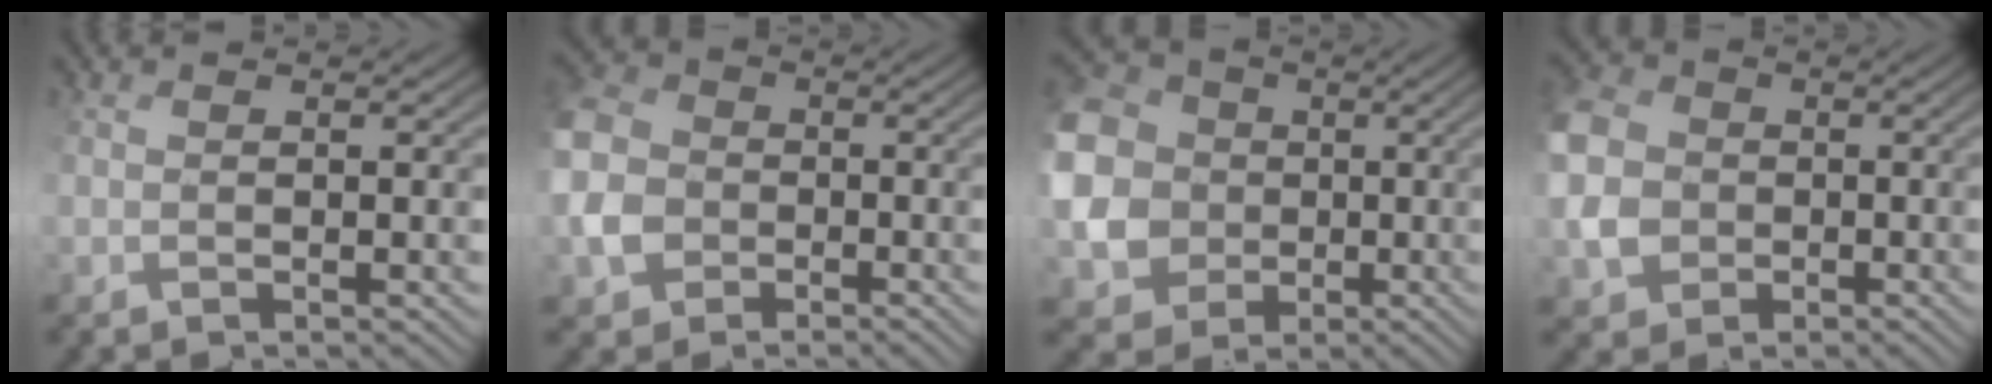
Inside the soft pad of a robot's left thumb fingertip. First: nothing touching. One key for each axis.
{"total": 5.9, "fx": -1.3, "fy": 5.1, "fz": 2.6, "tx": -0.085, "ty": 0.004, "tz": -0.042}
{"total": 16.4, "fx": 1.6, "fy": 15.3, "fz": 5.7, "tx": -0.224, "ty": 0.009, "tz": 0.006}
{"total": 6.2, "fx": -0.4, "fy": 5.6, "fz": 2.7, "tx": -0.082, "ty": 0.004, "tz": -0.018}